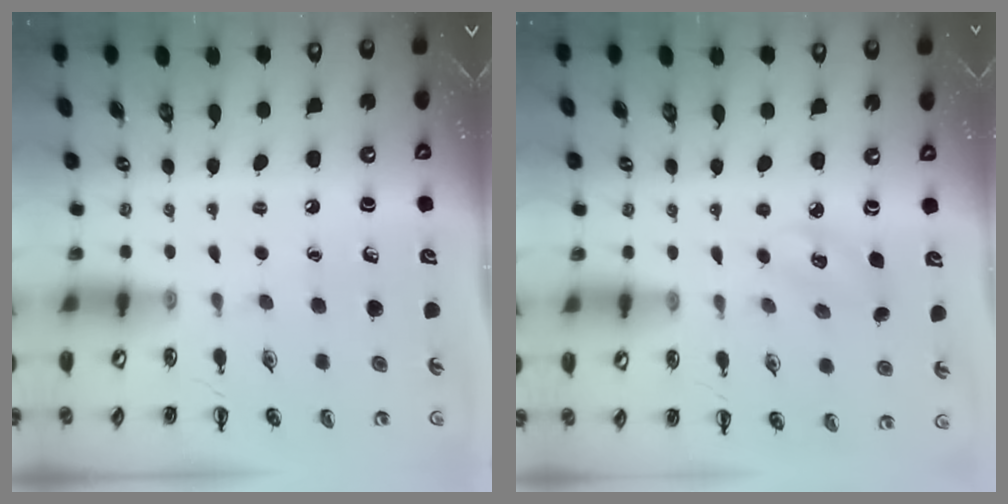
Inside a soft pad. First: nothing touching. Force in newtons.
{"total": 4.9, "press": 4.7, "slide": 1.4}